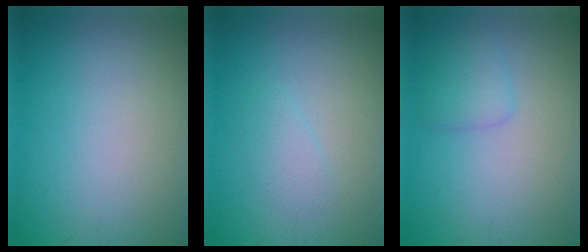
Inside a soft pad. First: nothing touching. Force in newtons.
{"total": 1.3, "press": 1.3, "slide": 0.2}
{"total": 1.8, "press": 1.8, "slide": 0.1}